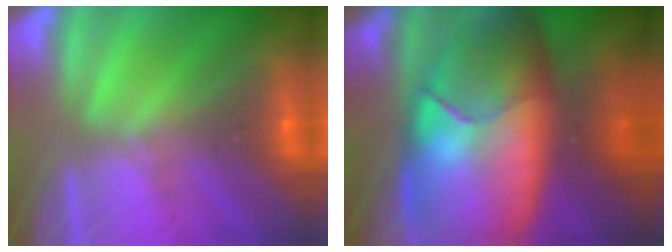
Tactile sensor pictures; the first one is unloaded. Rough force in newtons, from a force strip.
{"total": 7.8}